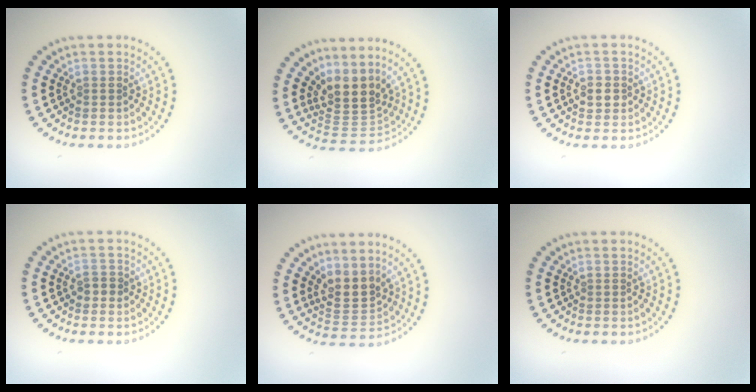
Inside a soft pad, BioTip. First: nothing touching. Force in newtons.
{"total": 4.1, "press": 3.1, "slide": 2.8}
{"total": 1.5, "press": 1.5, "slide": 0.2}
{"total": 1.1, "press": 1.1, "slide": 0.4}
{"total": 2.9, "press": 2.5, "slide": 1.5}
{"total": 0.0}